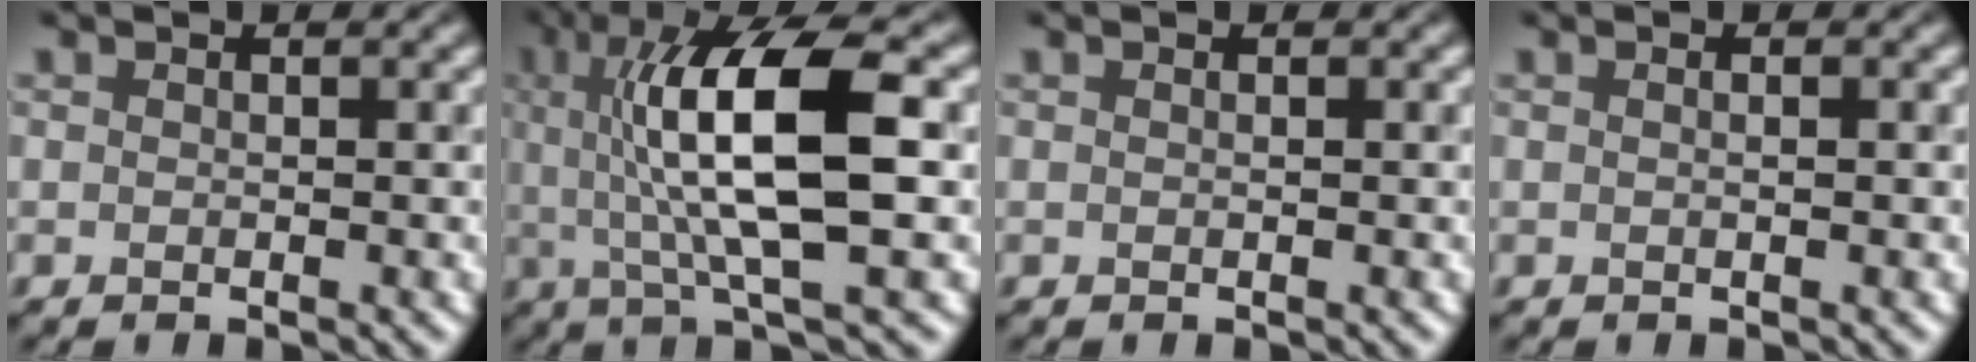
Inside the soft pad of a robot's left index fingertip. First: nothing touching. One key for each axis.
{"total": 10.8, "fx": 1.2, "fy": 2.9, "fz": 10.3, "tx": -0.168, "ty": 0.009, "tz": 0.023}
{"total": 0.0}
{"total": 0.9, "fx": 0.2, "fy": 0.3, "fz": 0.8, "tx": -0.006, "ty": -0.007, "tz": 0.000}